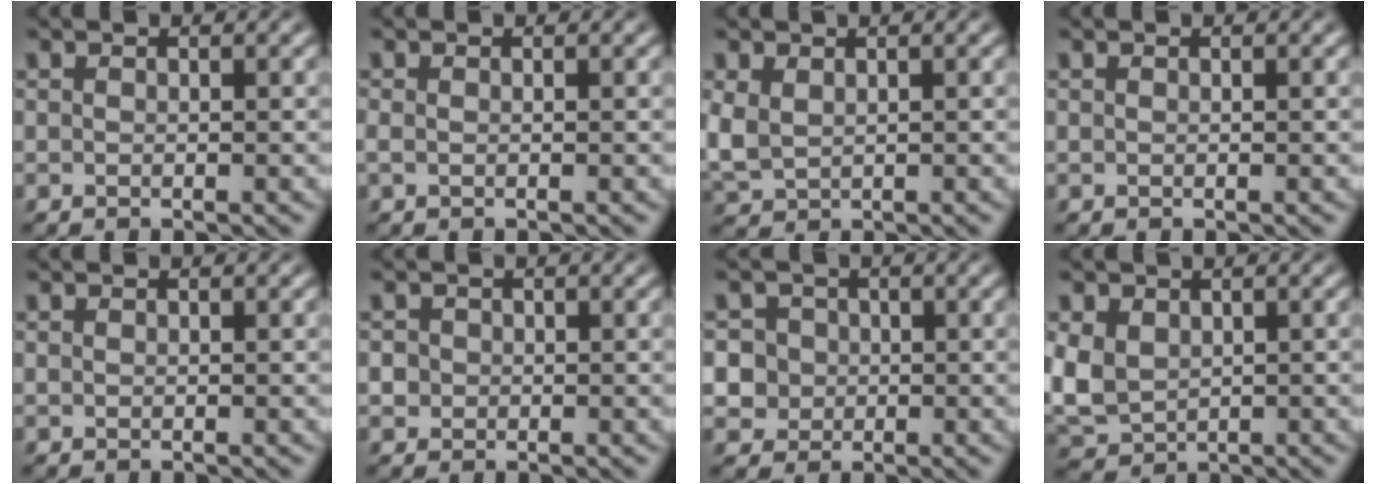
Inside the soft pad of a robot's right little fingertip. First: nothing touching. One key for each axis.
{"total": 0.9, "fx": -0.4, "fy": 0.6, "fz": 0.5, "tx": -0.017, "ty": -0.007, "tz": -0.003}
{"total": 3.4, "fx": 0.2, "fy": 3.0, "fz": 1.5, "tx": -0.056, "ty": -0.018, "tz": 0.021}
{"total": 0.0}
{"total": 0.0}
{"total": 2.5, "fx": -0.3, "fy": 2.4, "fz": 0.5, "tx": -0.023, "ty": -0.010, "tz": -0.004}
{"total": 7.7, "fx": -0.8, "fy": 7.3, "fz": 2.5, "tx": -0.077, "ty": -0.031, "tz": -0.007}
{"total": 6.6, "fx": -0.7, "fy": 5.9, "fz": 2.9, "tx": -0.100, "ty": -0.039, "tz": 0.009}